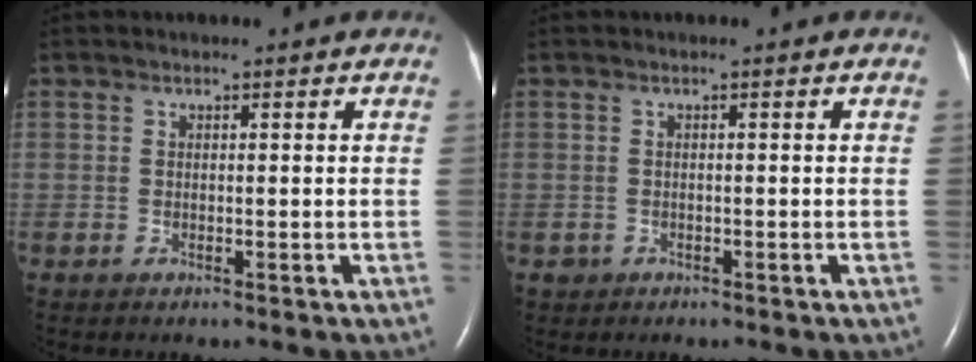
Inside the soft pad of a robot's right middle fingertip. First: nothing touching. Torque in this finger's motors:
{"motor_torque": [-0.08, 0.10, -0.06, 0.00]}